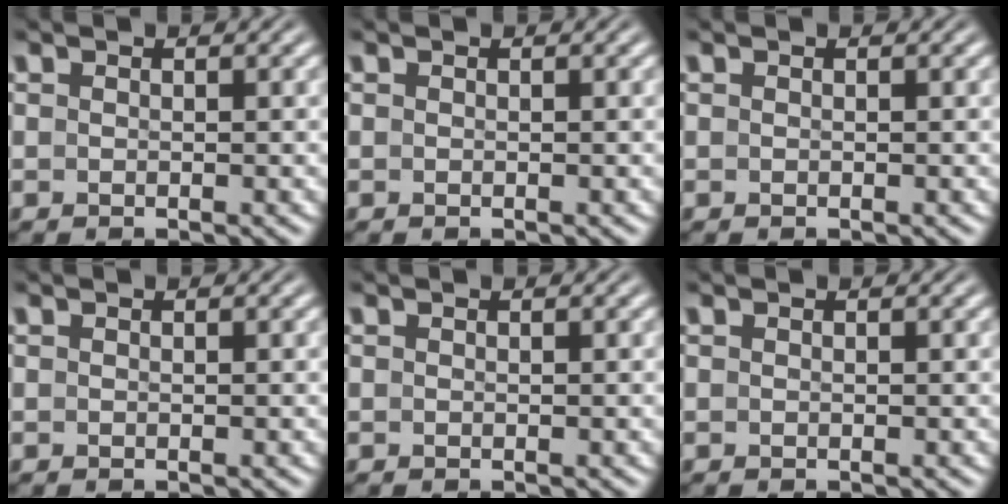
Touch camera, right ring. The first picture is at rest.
{"total": 0.0}
{"total": 0.0}
{"total": 0.0}
{"total": 0.0}
{"total": 0.0}